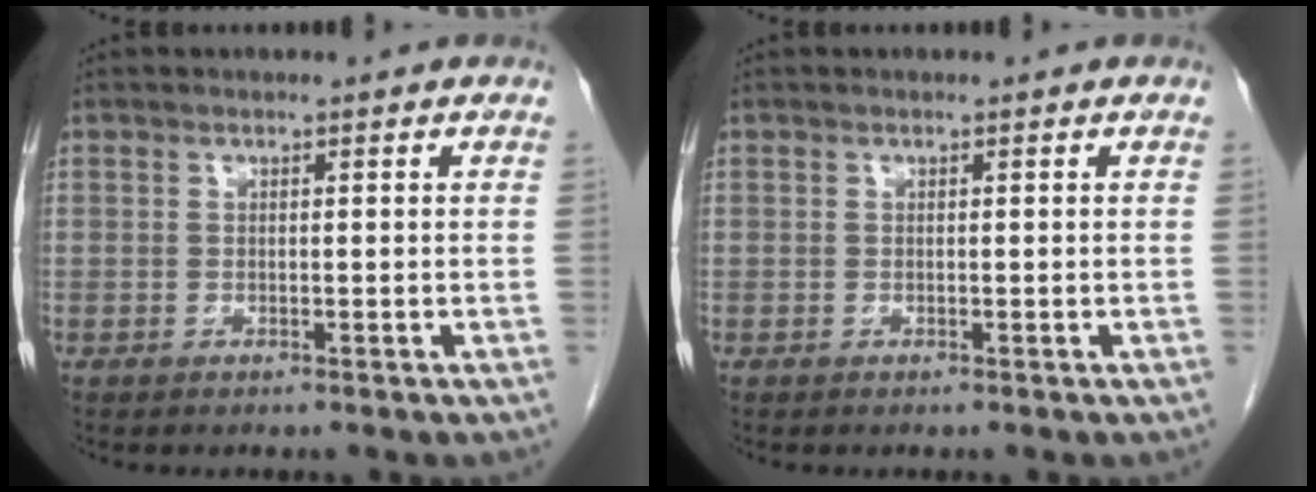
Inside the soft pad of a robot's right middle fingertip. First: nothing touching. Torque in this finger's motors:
{"motor_torque": [0.98, -0.86, 0.06, 0.01]}